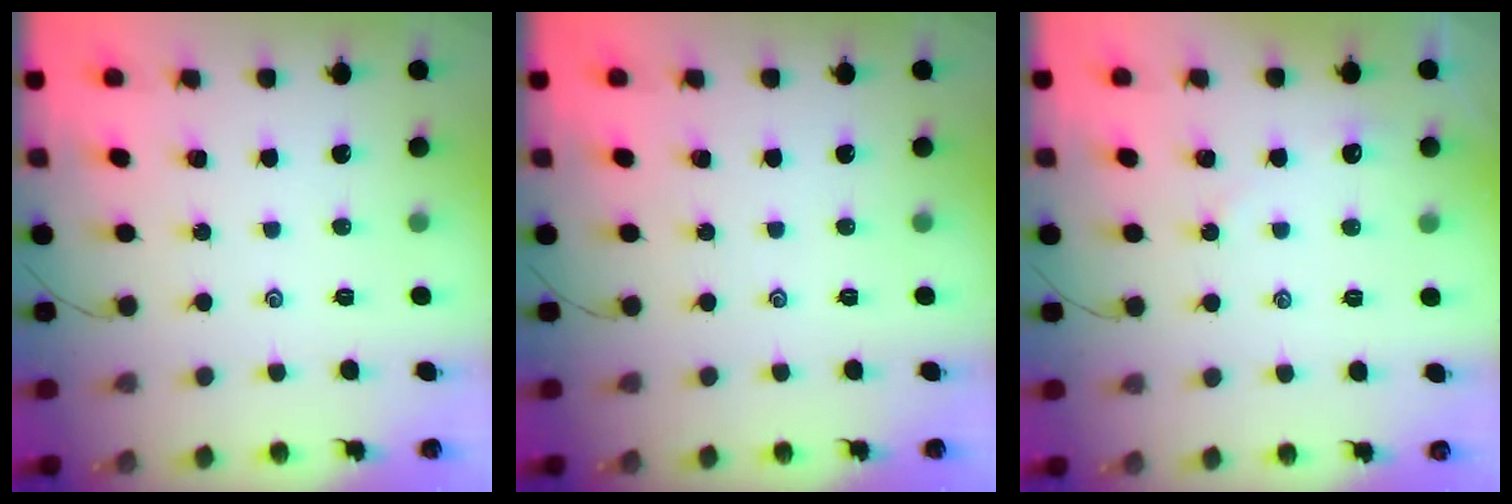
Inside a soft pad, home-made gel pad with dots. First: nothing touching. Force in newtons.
{"total": 0.0}
{"total": 1.8, "press": 1.8, "slide": 0.4}